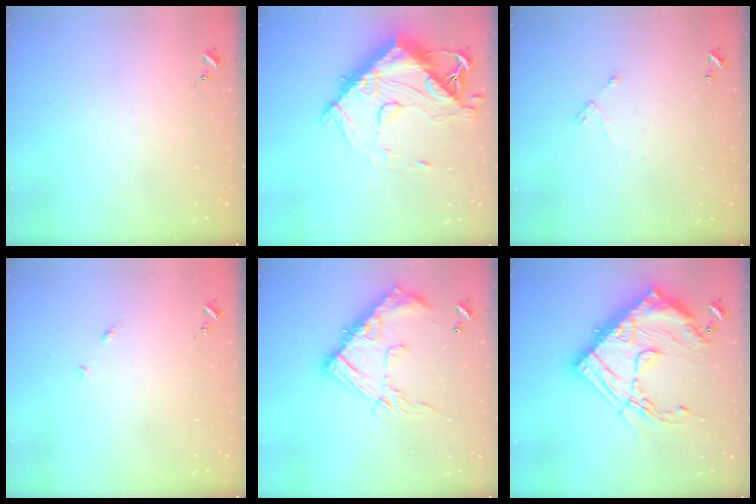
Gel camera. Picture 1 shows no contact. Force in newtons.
{"total": 19.8, "press": 19.7, "slide": 2.2}
{"total": 4.6, "press": 4.6, "slide": 0.3}
{"total": 3.7, "press": 3.7, "slide": 0.4}
{"total": 19.9, "press": 19.9, "slide": 1.7}
{"total": 29.9, "press": 29.8, "slide": 2.4}